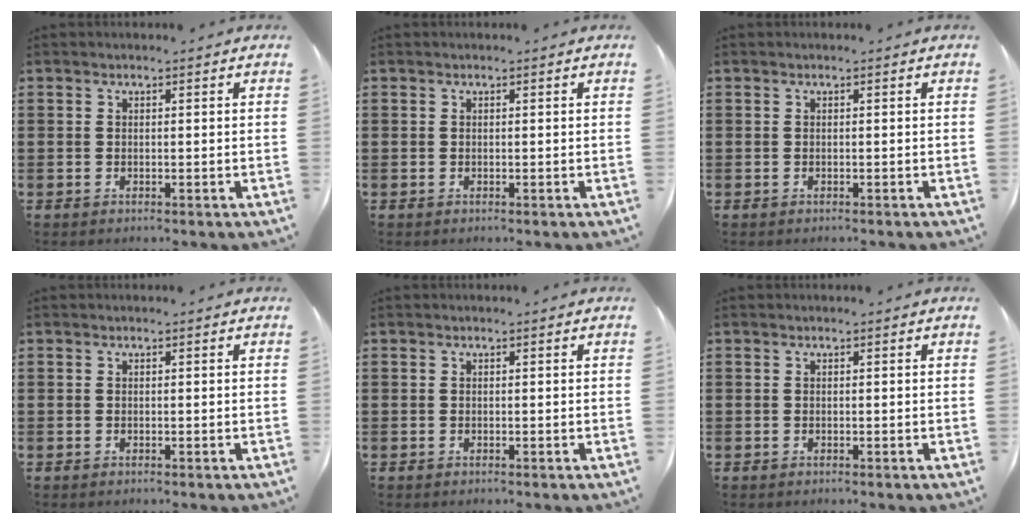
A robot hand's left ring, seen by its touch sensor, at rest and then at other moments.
{"total": 0.0}
{"total": 0.0}
{"total": 0.0}
{"total": 0.0}
{"total": 0.0}